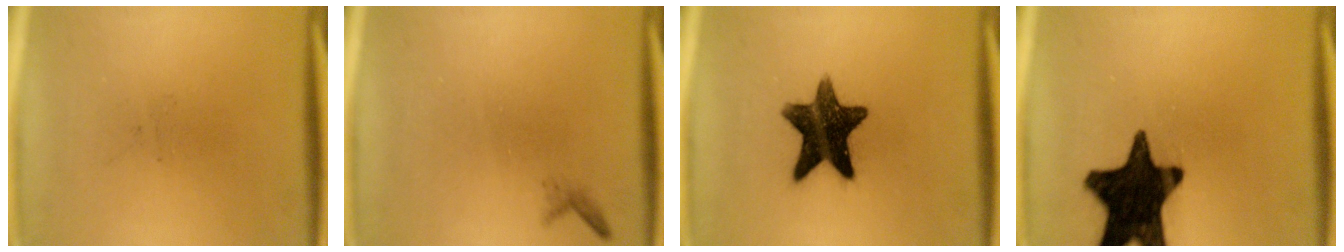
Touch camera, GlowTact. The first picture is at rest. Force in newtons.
{"total": 0.6}
{"total": 13.8}
{"total": 19.2}